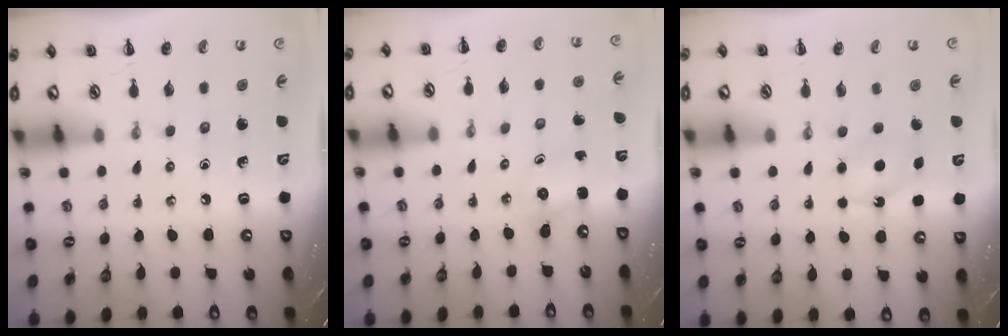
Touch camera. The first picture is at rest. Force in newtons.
{"total": 2.5, "press": 2.4, "slide": 0.8}
{"total": 5.3, "press": 5.0, "slide": 1.5}